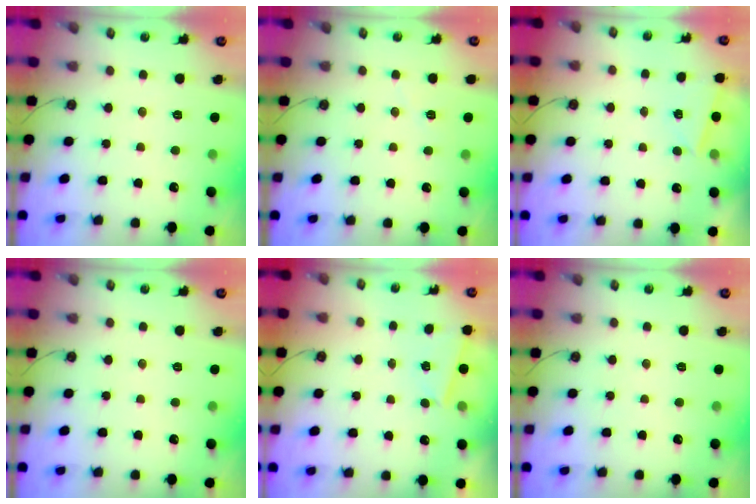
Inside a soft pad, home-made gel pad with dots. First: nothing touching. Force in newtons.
{"total": 4.3, "press": 3.9, "slide": 2.0}
{"total": 2.8, "press": 1.5, "slide": 2.3}
{"total": 0.0}
{"total": 2.1, "press": 1.7, "slide": 1.3}
{"total": 0.0}